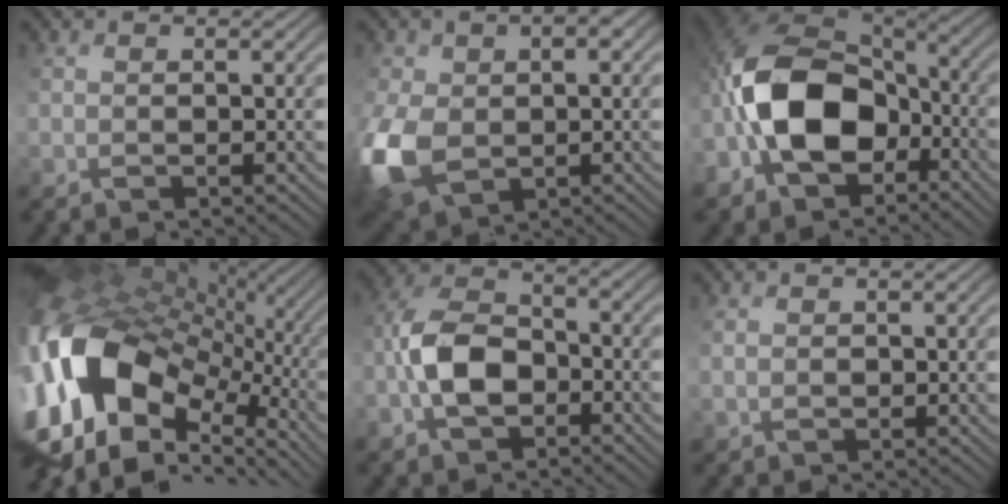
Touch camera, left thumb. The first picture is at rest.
{"total": 12.1, "force": [-0.1, 8.5, 8.6], "torque": [-0.222, -0.011, 0.000]}
{"total": 14.0, "force": [-3.4, 9.0, 10.2], "torque": [-0.221, 0.001, -0.076]}
{"total": 18.6, "force": [-0.8, 13.6, 12.7], "torque": [-0.298, -0.013, 0.006]}
{"total": 7.0, "force": [-2.1, 4.6, 4.8], "torque": [-0.100, 0.018, -0.050]}
{"total": 1.1, "force": [0.8, 0.5, -0.6], "torque": [0.016, 0.003, 0.018]}